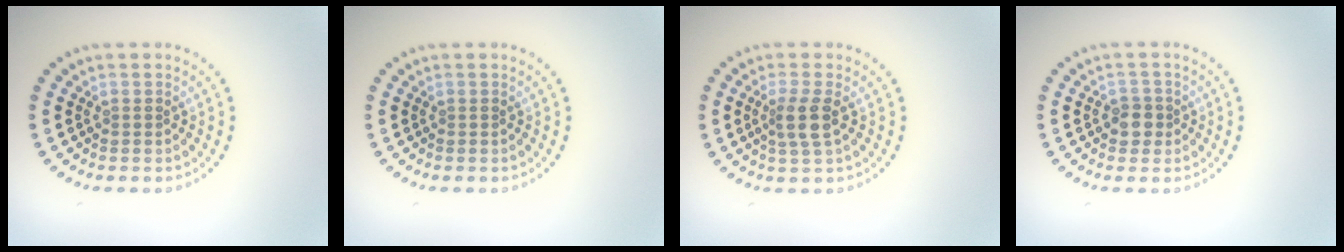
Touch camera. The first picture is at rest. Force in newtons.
{"total": 0.0}
{"total": 2.4, "press": 2.0, "slide": 1.3}
{"total": 1.8, "press": 1.6, "slide": 0.7}